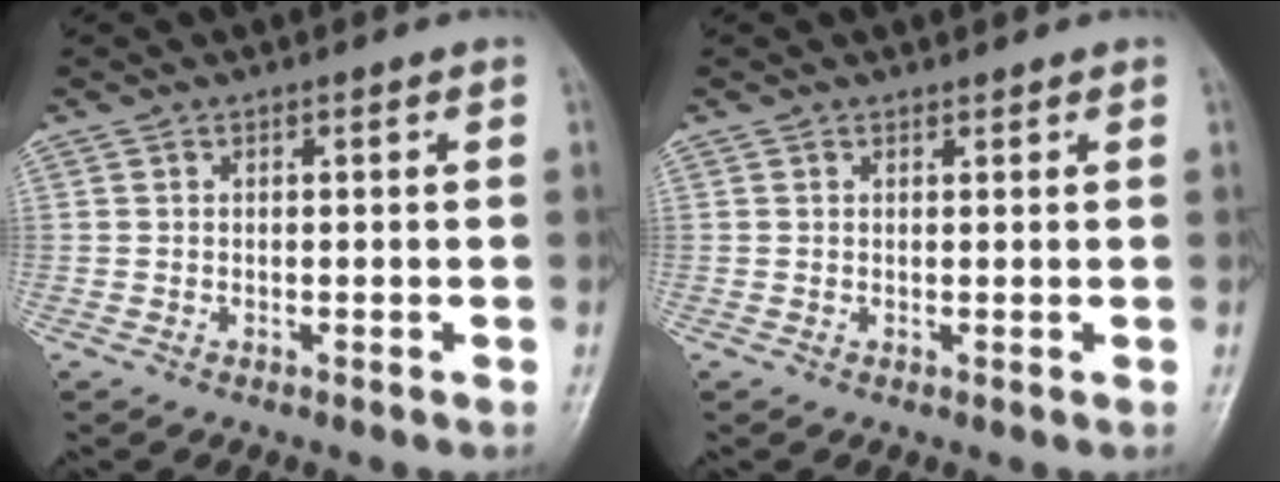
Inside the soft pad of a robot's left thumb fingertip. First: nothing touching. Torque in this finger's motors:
{"motor_torque": [-0.20, 0.71, -0.32, 0.13, -0.02]}